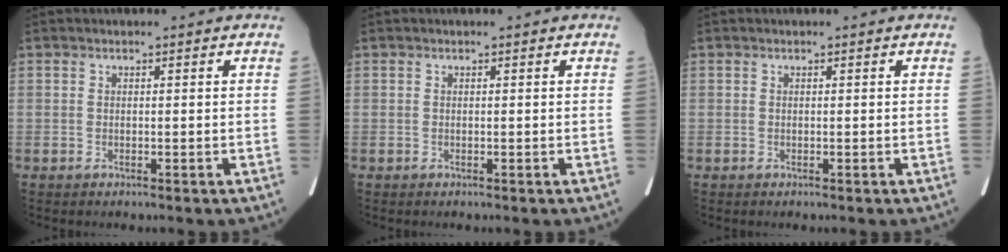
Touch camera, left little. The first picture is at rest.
{"total": 0.0}
{"total": 0.0}